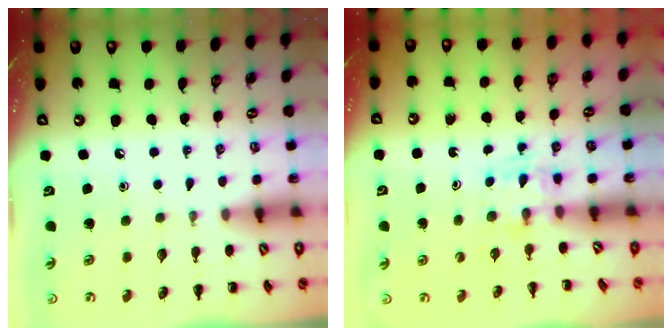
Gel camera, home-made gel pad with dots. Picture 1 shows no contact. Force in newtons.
{"total": 2.8, "press": 2.6, "slide": 1.1}